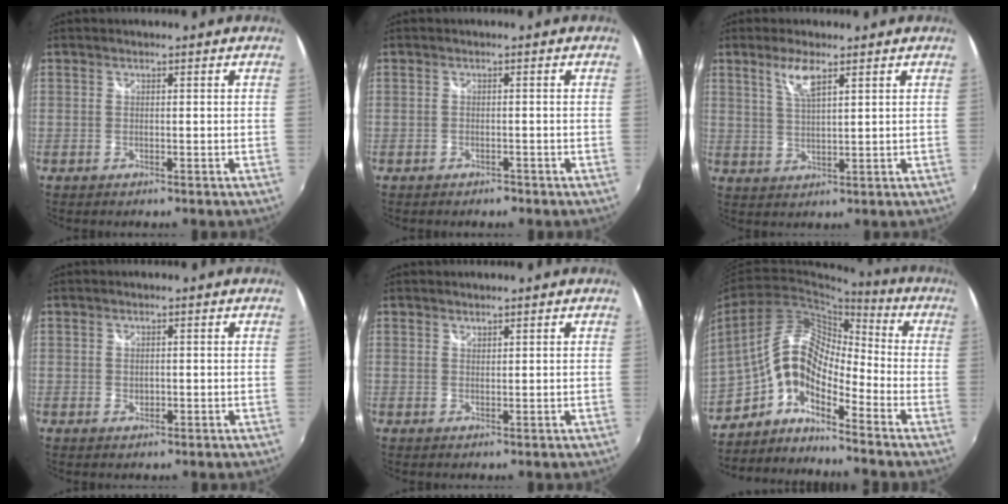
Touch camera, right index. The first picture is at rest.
{"total": 1.5, "force": [-1.2, 0.7, 0.4], "torque": [-0.010, -0.003, -0.016]}
{"total": 5.0, "force": [2.9, 1.0, 3.9], "torque": [-0.076, 0.000, 0.058]}
{"total": 1.1, "force": [0.0, 1.0, 0.6], "torque": [-0.007, -0.001, 0.000]}
{"total": 0.9, "force": [0.8, 0.3, 0.1], "torque": [0.000, 0.001, 0.015]}
{"total": 9.6, "force": [-4.8, 4.3, 7.2], "torque": [-0.126, 0.022, -0.108]}